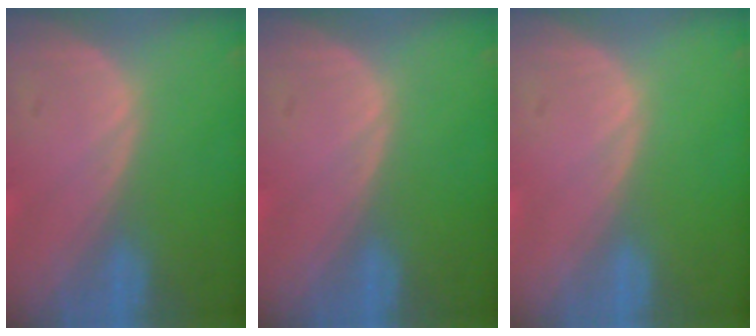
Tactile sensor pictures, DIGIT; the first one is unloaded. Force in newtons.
{"total": 0.0}
{"total": 0.0}